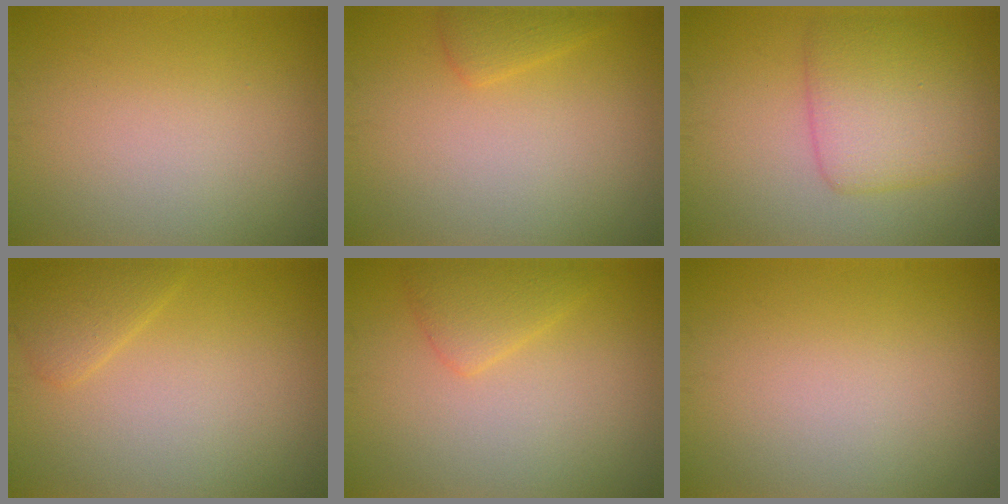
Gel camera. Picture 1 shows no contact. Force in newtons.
{"total": 1.6, "press": 1.6, "slide": 0.1}
{"total": 4.9, "press": 4.9, "slide": 0.2}
{"total": 1.8, "press": 1.8, "slide": 0.1}
{"total": 2.3, "press": 2.3, "slide": 0.2}
{"total": 0.0}